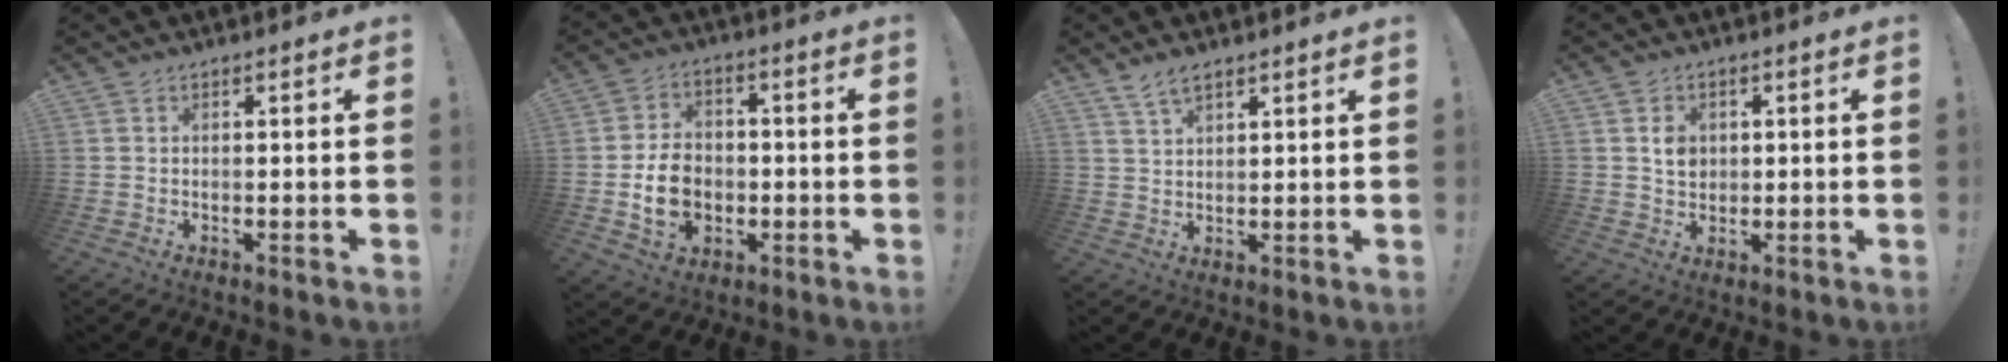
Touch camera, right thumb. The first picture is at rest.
{"total": 11.5, "force": [-2.0, 9.3, 6.5], "torque": [-0.095, 0.012, -0.033]}
{"total": 4.1, "force": [3.2, 1.1, 2.3], "torque": [-0.046, -0.015, 0.059]}
{"total": 5.4, "force": [1.1, 4.8, 2.1], "torque": [-0.018, -0.005, 0.019]}